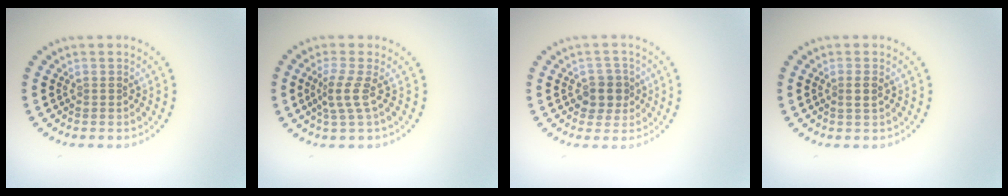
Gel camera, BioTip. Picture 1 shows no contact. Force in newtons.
{"total": 2.3, "press": 1.6, "slide": 1.7}
{"total": 2.5, "press": 2.3, "slide": 1.0}
{"total": 1.2, "press": 1.0, "slide": 0.5}